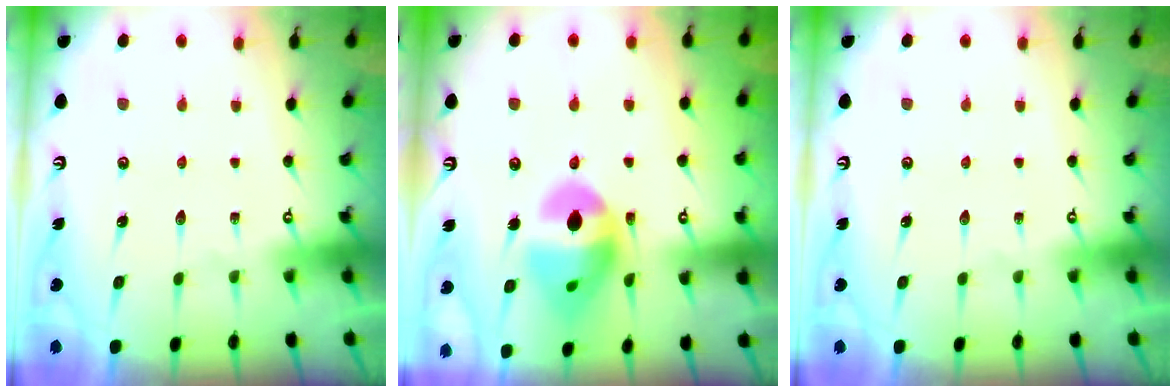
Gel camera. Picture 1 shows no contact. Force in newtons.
{"total": 15.4, "press": 15.3, "slide": 1.8}
{"total": 0.0}